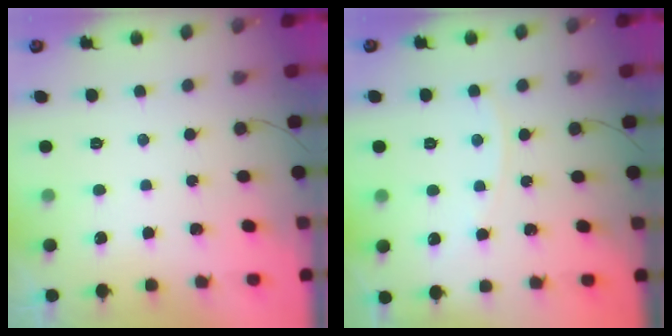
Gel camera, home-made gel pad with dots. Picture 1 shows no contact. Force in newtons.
{"total": 3.5, "press": 3.5, "slide": 0.4}